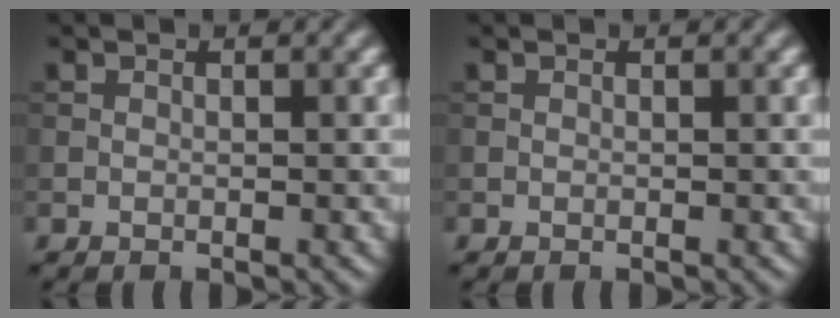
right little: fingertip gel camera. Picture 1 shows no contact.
{"total": 0.0}